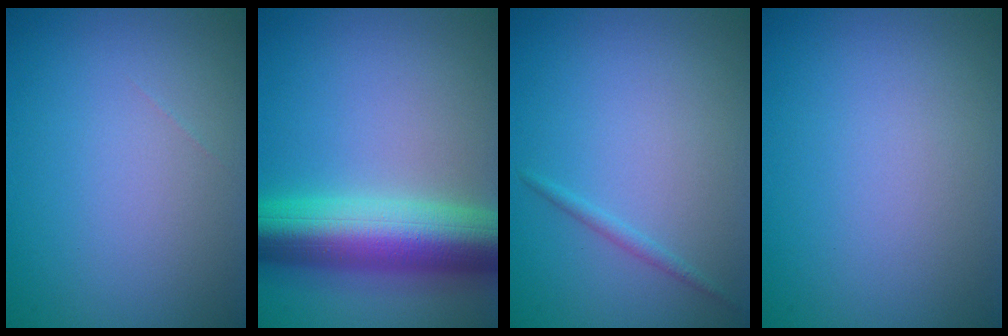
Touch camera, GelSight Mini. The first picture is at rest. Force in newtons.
{"total": 10.5, "press": 10.5, "slide": 0.2}
{"total": 0.9, "press": 0.9, "slide": 0.1}
{"total": 0.0}